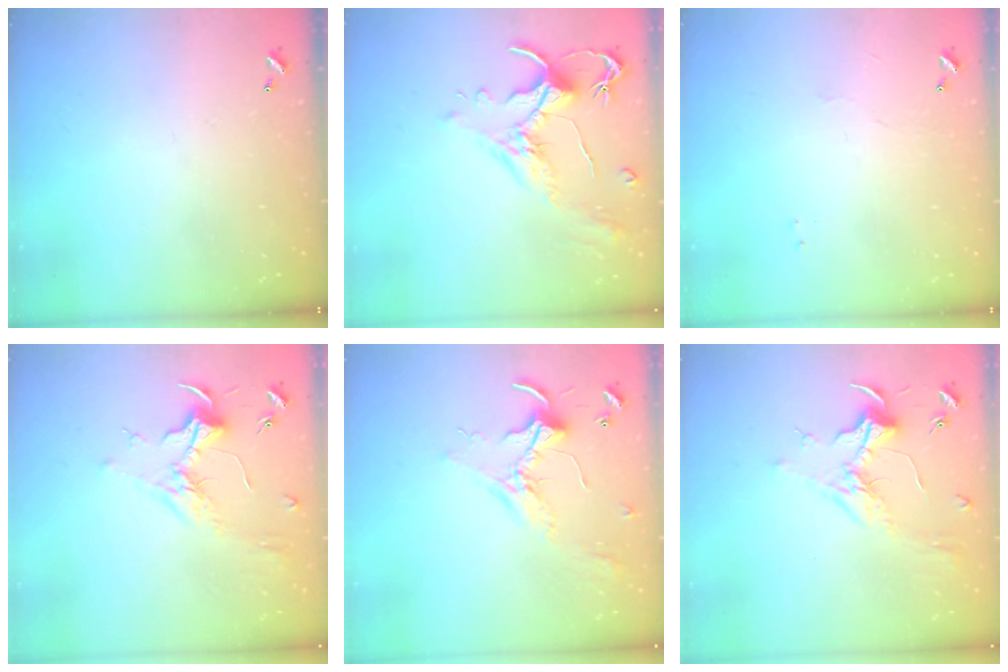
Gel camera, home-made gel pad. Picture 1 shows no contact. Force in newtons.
{"total": 1.8, "press": 1.2, "slide": 1.3}
{"total": 1.2, "press": 1.1, "slide": 0.3}
{"total": 1.8, "press": 1.6, "slide": 0.6}
{"total": 2.3, "press": 2.3, "slide": 0.5}
{"total": 1.9, "press": 1.7, "slide": 0.7}